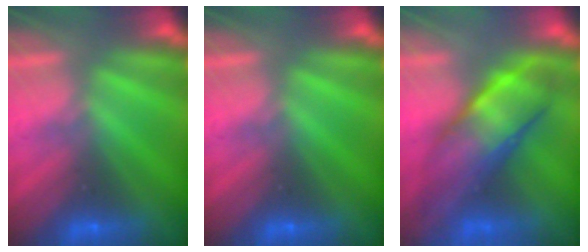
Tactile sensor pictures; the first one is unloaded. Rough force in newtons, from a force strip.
{"total": 0.0}
{"total": 7.6}